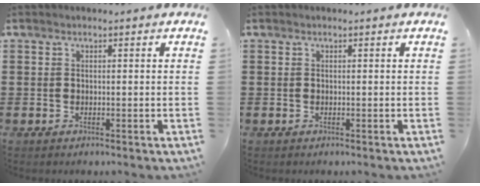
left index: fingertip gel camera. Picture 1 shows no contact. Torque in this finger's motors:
{"motor_torque": [0.00, 0.00, 0.02, 0.00]}